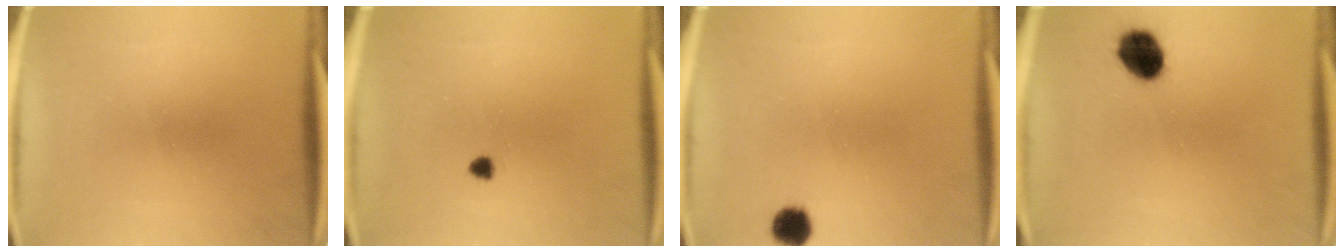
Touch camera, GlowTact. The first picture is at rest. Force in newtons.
{"total": 1.2}
{"total": 3.8}
{"total": 8.8}